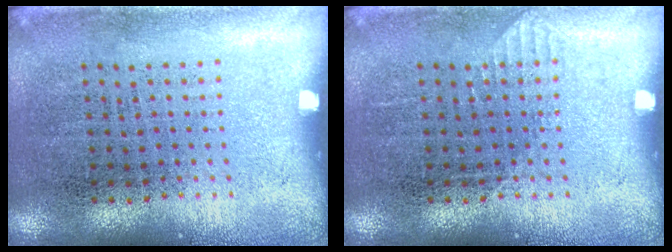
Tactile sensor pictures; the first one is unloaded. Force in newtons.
{"total": 0.6, "press": 0.5, "slide": 0.2}